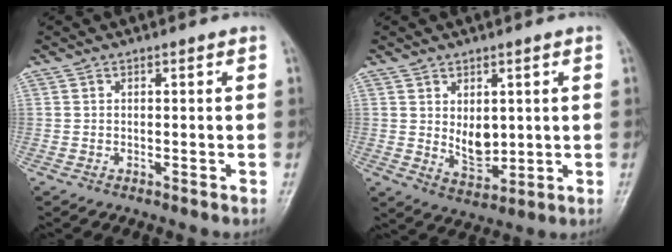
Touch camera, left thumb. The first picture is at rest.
{"total": 6.2, "force": [1.2, 4.0, 4.6], "torque": [-0.056, -0.021, 0.036]}